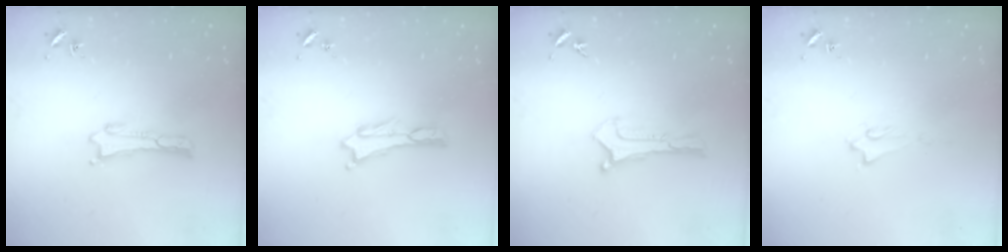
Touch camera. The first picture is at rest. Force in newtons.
{"total": 0.0}
{"total": 0.0}
{"total": 1.7, "press": 1.6, "slide": 0.2}